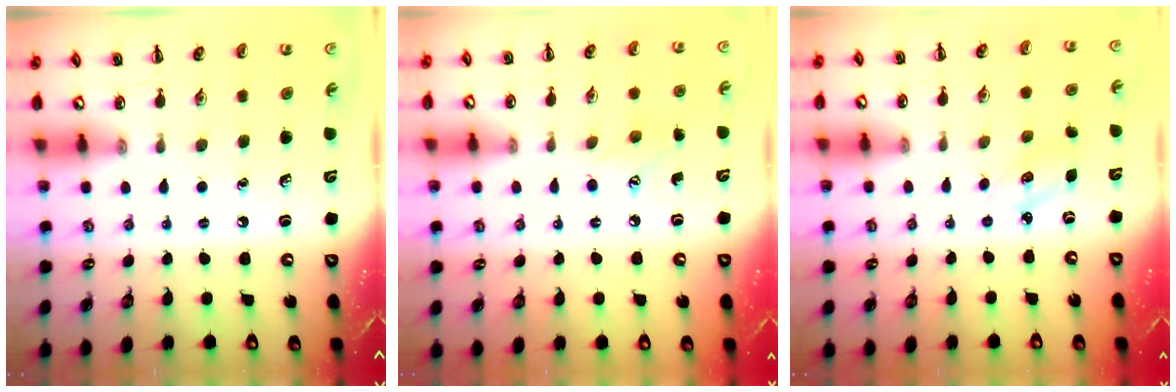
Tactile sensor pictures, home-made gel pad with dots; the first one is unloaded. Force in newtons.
{"total": 7.4, "press": 7.1, "slide": 1.9}
{"total": 2.8, "press": 2.7, "slide": 0.7}